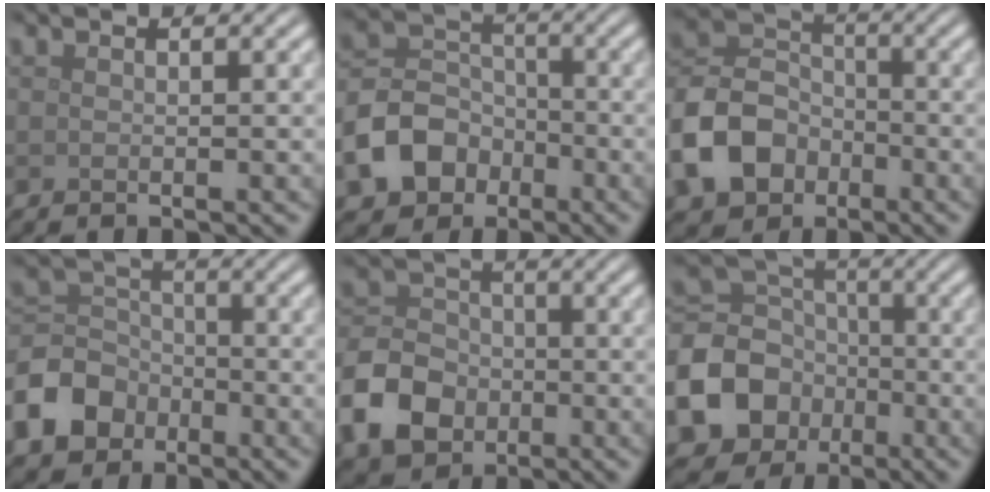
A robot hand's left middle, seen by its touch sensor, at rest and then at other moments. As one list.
[{"total": 6.6, "force": [-3.0, 5.0, 3.0], "torque": [-0.059, 0.001, -0.064]}, {"total": 7.8, "force": [-3.4, 5.9, 3.9], "torque": [-0.080, 0.001, -0.083]}, {"total": 6.8, "force": [-3.5, 5.2, 2.7], "torque": [-0.062, 0.003, -0.086]}, {"total": 6.8, "force": [-2.8, 5.2, 3.4], "torque": [-0.074, 0.000, -0.068]}, {"total": 10.3, "force": [-3.8, 8.7, 4.0], "torque": [-0.120, -0.015, -0.081]}]